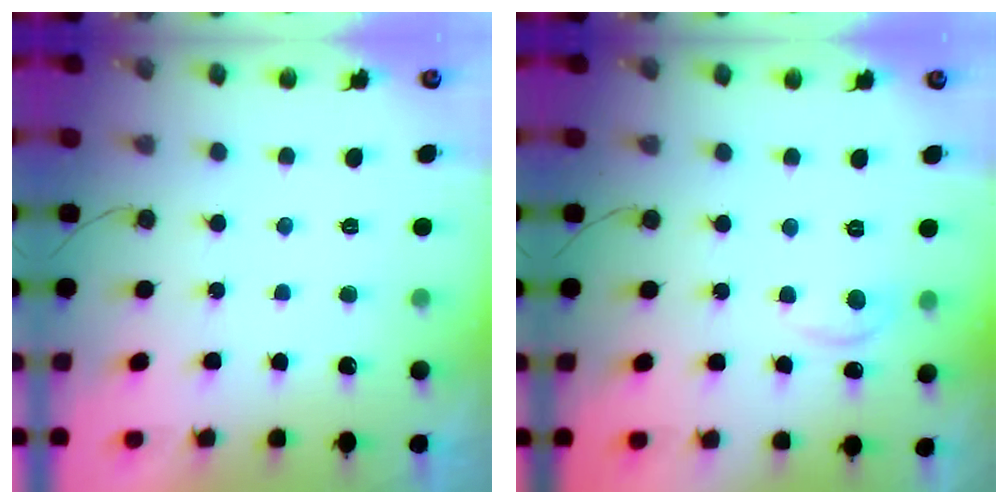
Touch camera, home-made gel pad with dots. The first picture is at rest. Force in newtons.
{"total": 3.6, "press": 3.6, "slide": 0.4}